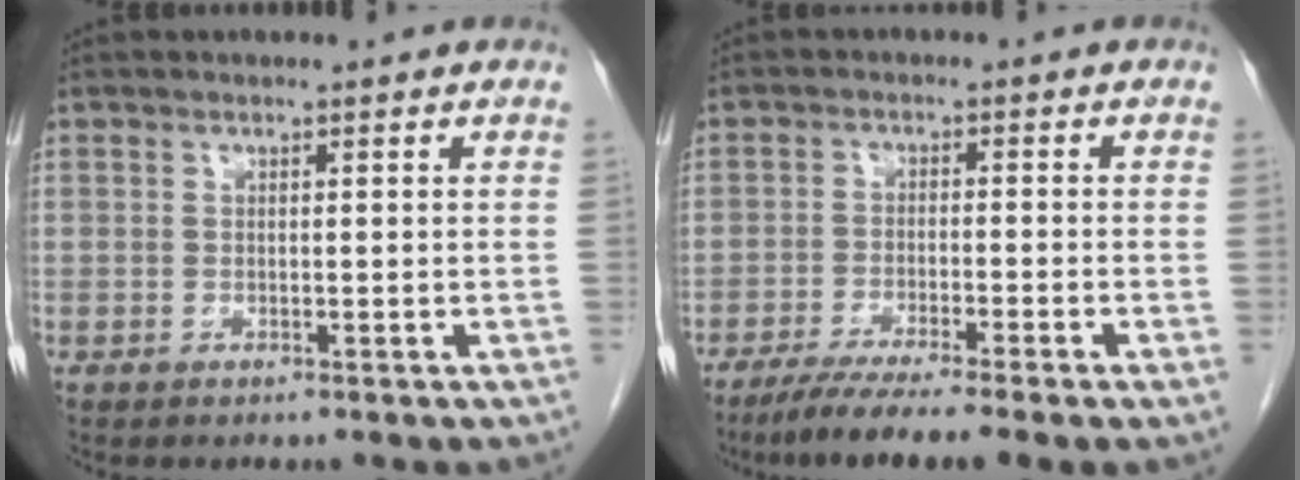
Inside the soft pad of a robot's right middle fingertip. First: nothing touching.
{"total": 8.1, "force": [-5.8, -0.3, 5.6], "torque": [-0.086, -0.019, -0.095]}